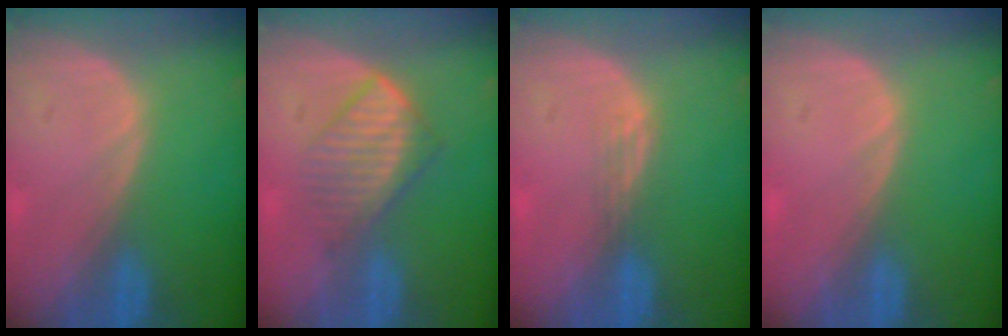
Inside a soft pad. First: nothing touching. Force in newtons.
{"total": 6.2, "press": 5.8, "slide": 2.3}
{"total": 1.8, "press": 1.3, "slide": 1.2}
{"total": 0.7, "press": 0.1, "slide": 0.7}